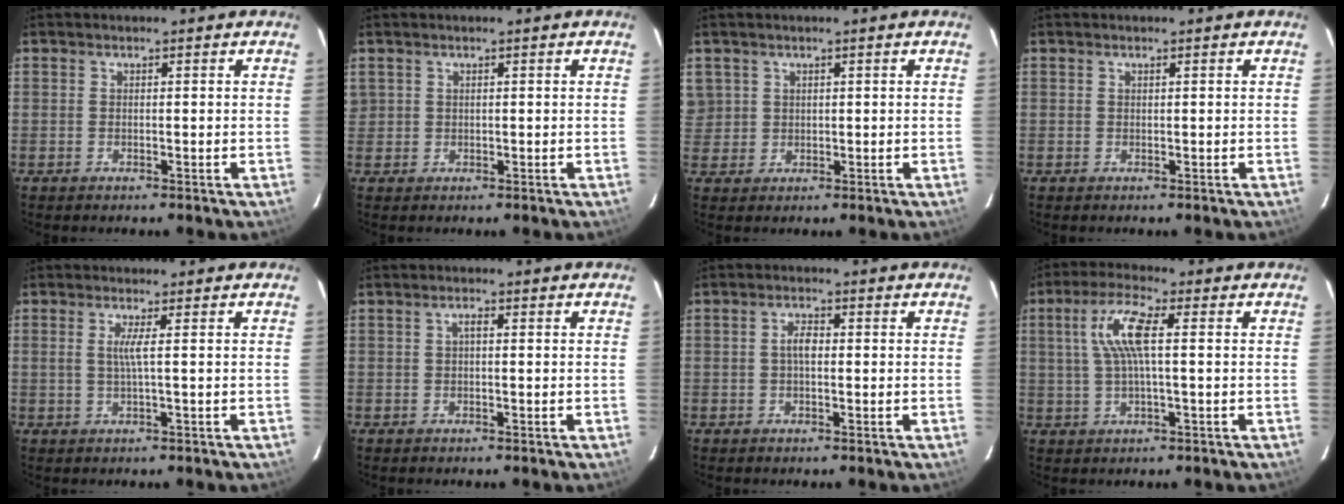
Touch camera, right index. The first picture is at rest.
{"total": 1.3, "force": [0.6, 1.2, 0.2], "torque": [0.004, 0.007, 0.009]}
{"total": 4.7, "force": [1.7, 4.3, 0.7], "torque": [-0.006, 0.011, 0.039]}
{"total": 0.0}
{"total": 2.1, "force": [0.3, -0.6, 2.0], "torque": [-0.038, 0.000, 0.006]}
{"total": 1.1, "force": [0.0, 0.4, 1.0], "torque": [-0.019, 0.007, -0.002]}
{"total": 2.4, "force": [-0.1, 1.1, 2.1], "torque": [-0.041, 0.008, -0.001]}
{"total": 8.0, "force": [1.3, 1.5, 7.7], "torque": [-0.150, 0.012, 0.026]}